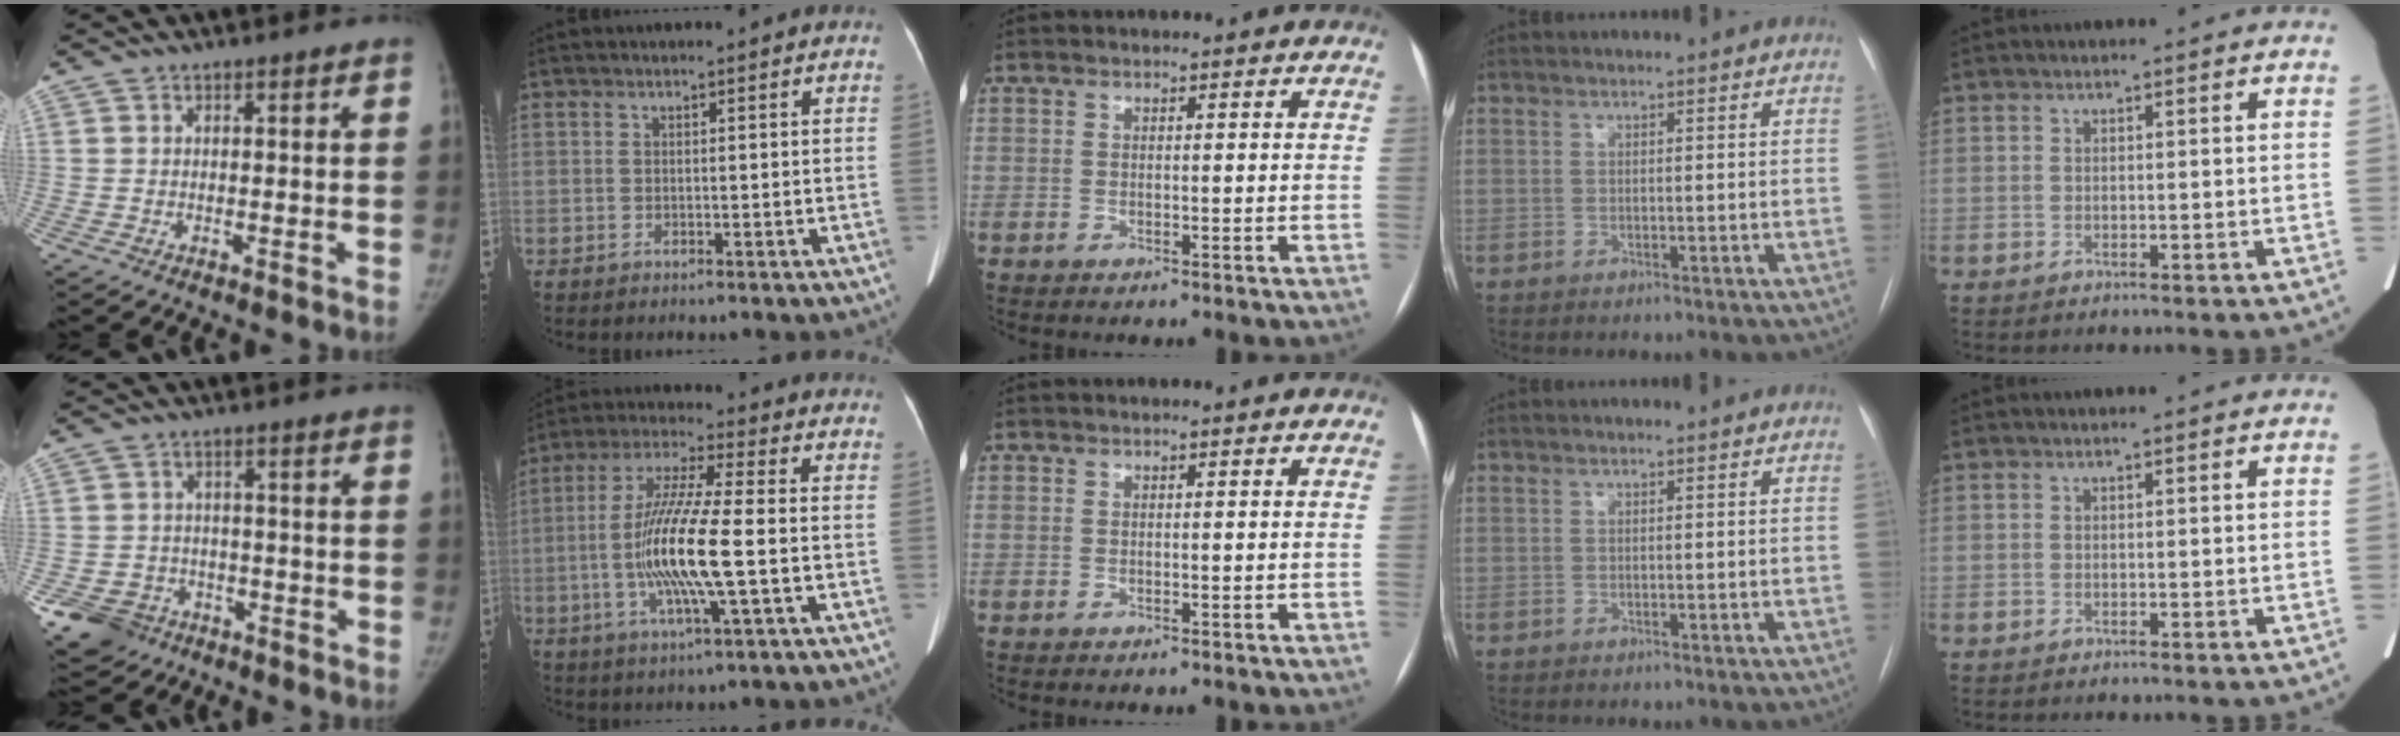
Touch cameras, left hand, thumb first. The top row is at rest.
{"thumb": {"total": 8.5, "force": [-4.8, 6.7, 2.3], "torque": [-0.041, 0.023, -0.072]}, "index": {"total": 13.9, "force": [-2.3, 1.0, 13.6], "torque": [-0.274, -0.003, -0.045]}}